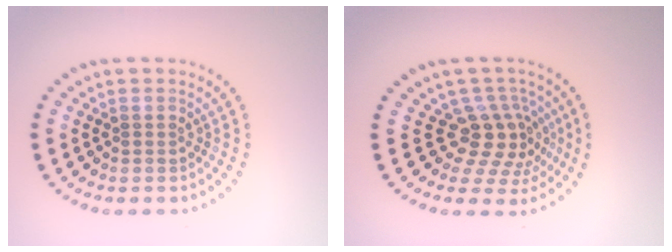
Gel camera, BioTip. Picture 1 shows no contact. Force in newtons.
{"total": 4.3, "press": 3.1, "slide": 3.0}